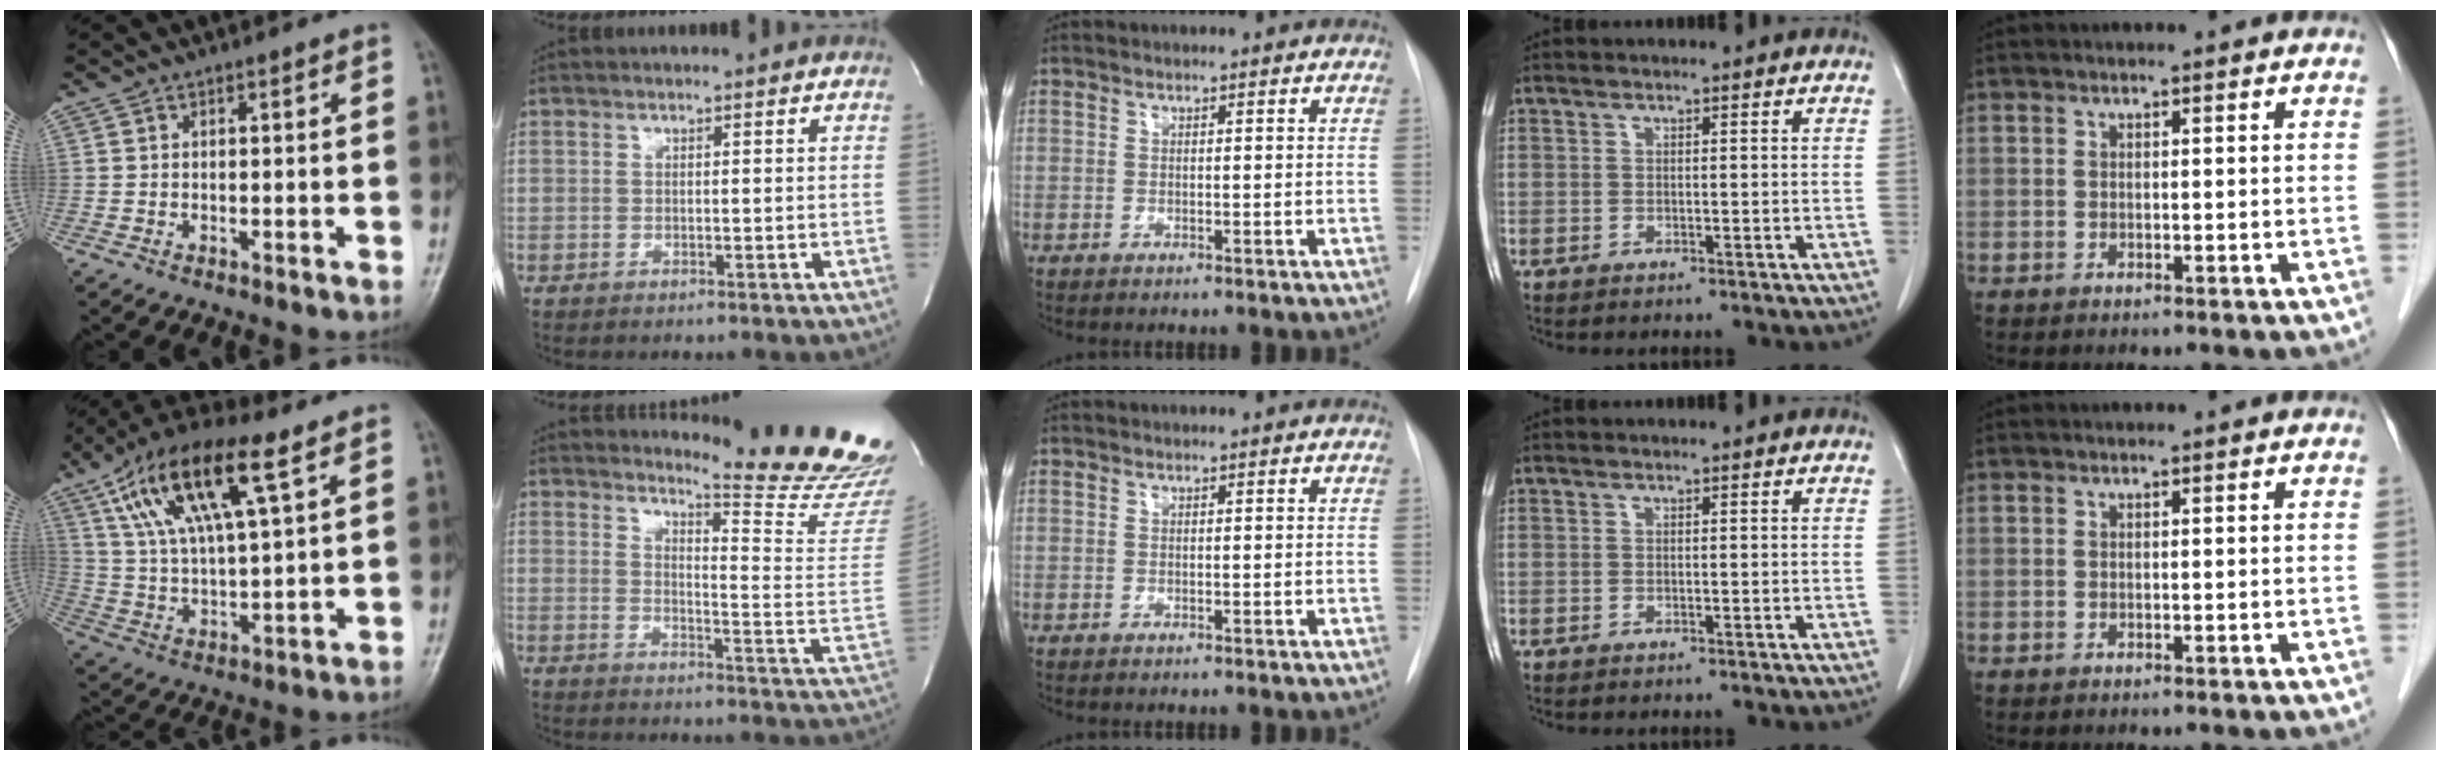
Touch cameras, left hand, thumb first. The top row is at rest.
{"thumb": {"total": 18.2, "force": [8.7, 5.8, 14.8], "torque": [-0.274, -0.009, 0.160]}, "index": {"total": 16.0, "force": [15.5, -1.6, 3.6], "torque": [-0.058, -0.165, 0.173]}}